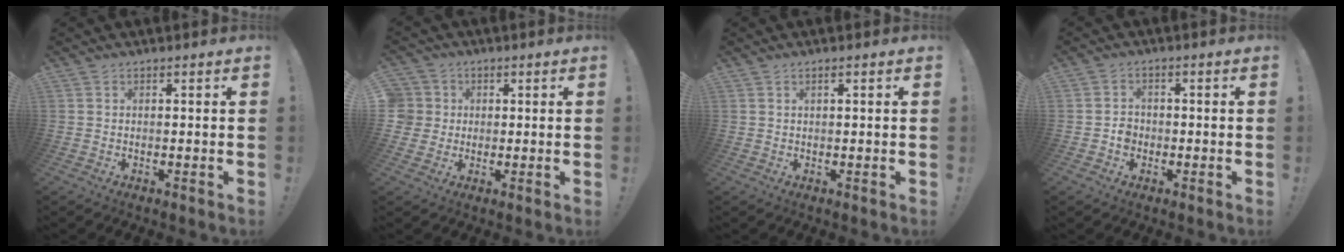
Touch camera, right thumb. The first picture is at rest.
{"total": 4.8, "force": [0.8, 4.7, 0.9], "torque": [-0.028, 0.003, 0.017]}
{"total": 1.0, "force": [0.3, 0.1, 1.0], "torque": [-0.027, 0.004, 0.006]}
{"total": 3.3, "force": [-1.5, 2.7, 1.2], "torque": [-0.014, 0.009, -0.026]}